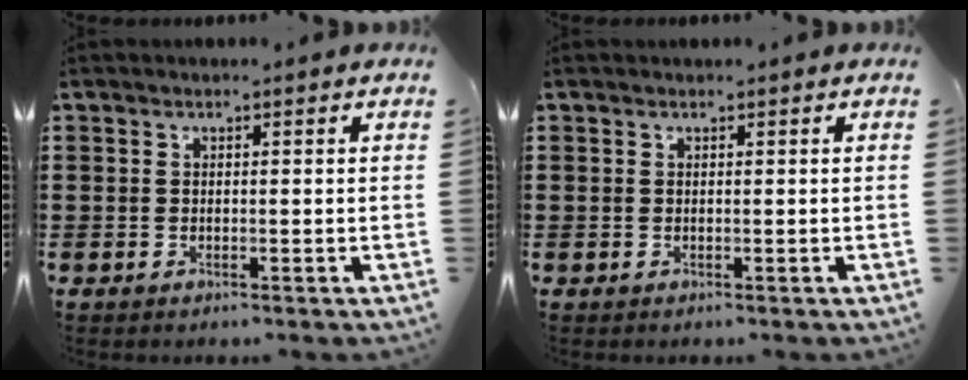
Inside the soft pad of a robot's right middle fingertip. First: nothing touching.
{"total": 0.0}